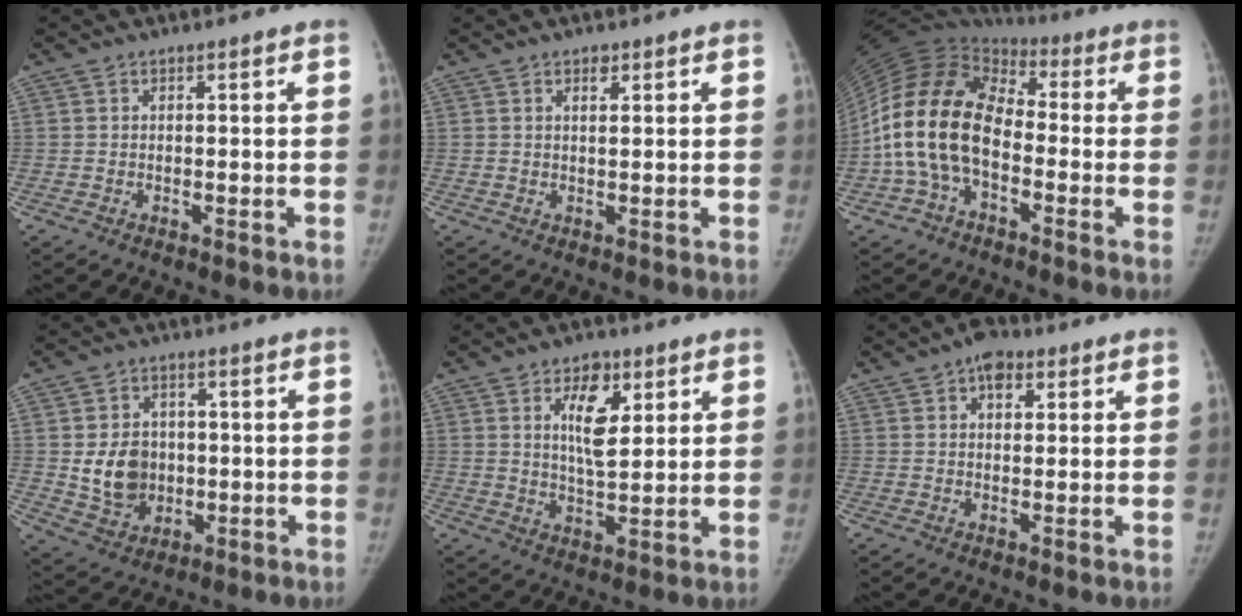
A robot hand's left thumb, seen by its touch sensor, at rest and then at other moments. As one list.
[{"total": 1.7, "force": [1.0, 0.8, 1.1], "torque": [-0.012, -0.004, 0.016]}, {"total": 19.3, "force": [-3.3, 12.4, 14.4], "torque": [-0.281, 0.046, -0.070]}, {"total": 9.2, "force": [0.0, 7.7, 5.1], "torque": [-0.056, -0.004, 0.010]}, {"total": 8.6, "force": [3.5, 4.3, 6.6], "torque": [-0.083, -0.021, 0.058]}, {"total": 5.1, "force": [2.5, 3.2, 3.1], "torque": [-0.024, 0.000, 0.030]}]